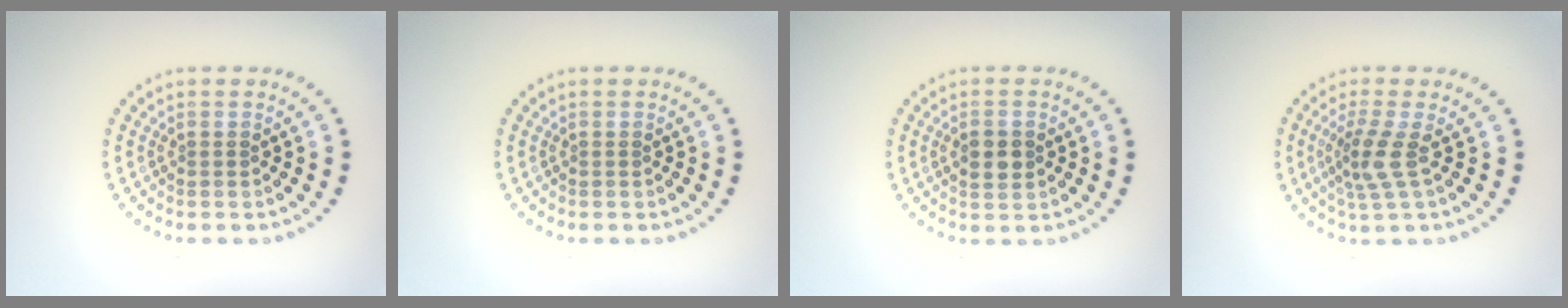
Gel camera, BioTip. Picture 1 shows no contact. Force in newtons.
{"total": 0.0}
{"total": 2.2, "press": 2.2, "slide": 0.1}
{"total": 2.8, "press": 2.1, "slide": 1.8}